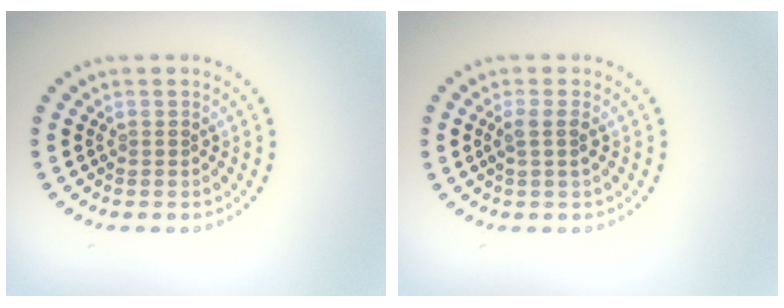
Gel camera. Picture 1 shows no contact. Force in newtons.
{"total": 1.5, "press": 1.2, "slide": 0.9}